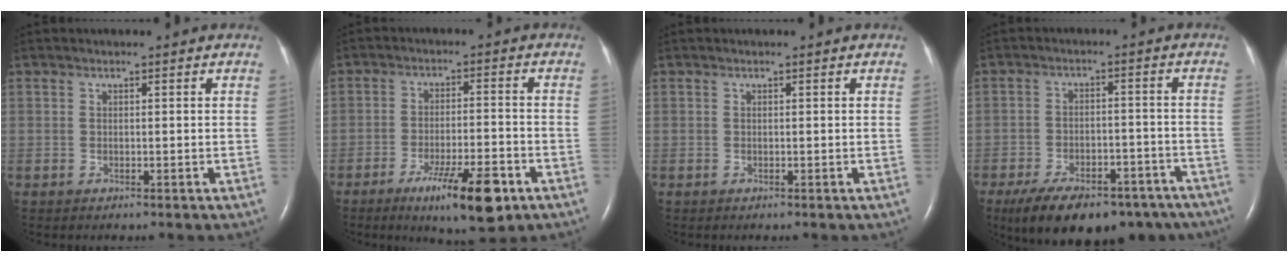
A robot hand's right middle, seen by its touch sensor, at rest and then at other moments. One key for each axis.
{"total": 10.7, "fx": -6.0, "fy": 1.6, "fz": 8.7, "tx": -0.143, "ty": -0.017, "tz": -0.089}
{"total": 0.0}
{"total": 18.1, "fx": -13.3, "fy": 8.1, "fz": 9.2, "tx": -0.139, "ty": 0.003, "tz": -0.184}